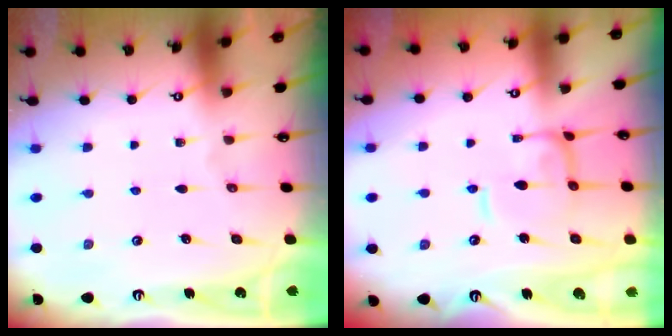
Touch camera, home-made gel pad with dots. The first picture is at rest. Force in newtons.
{"total": 3.9, "press": 3.8, "slide": 0.7}